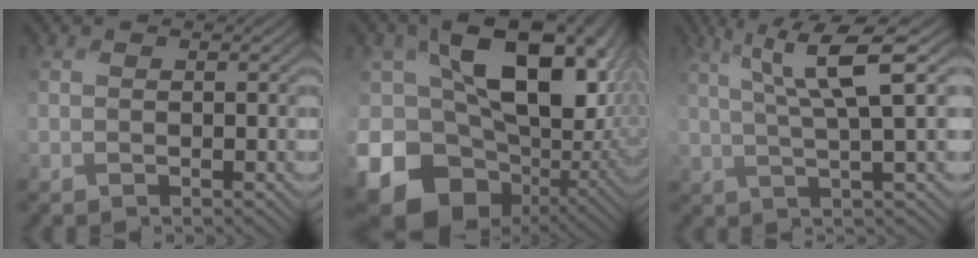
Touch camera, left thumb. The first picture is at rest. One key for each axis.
{"total": 19.3, "fx": -3.7, "fy": 13.3, "fz": 13.5, "tx": -0.242, "ty": -0.031, "tz": -0.047}
{"total": 7.9, "fx": 2.9, "fy": 1.1, "fz": 7.2, "tx": -0.142, "ty": 0.019, "tz": 0.057}